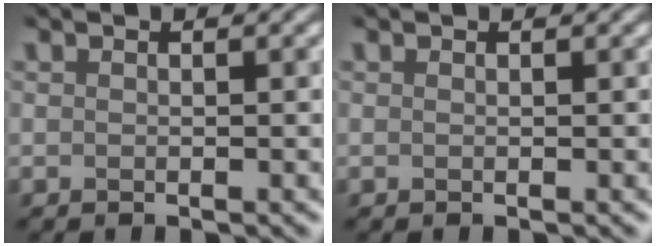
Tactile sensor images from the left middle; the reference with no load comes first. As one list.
[{"total": 0.0}]